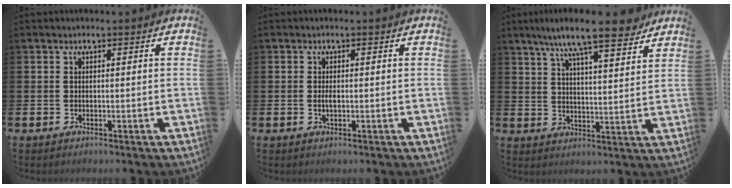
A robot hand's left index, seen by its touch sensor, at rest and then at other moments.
{"total": 1.1, "force": [0.0, 0.4, 1.0], "torque": [-0.018, 0.001, -0.003]}
{"total": 10.0, "force": [8.7, 1.0, 4.8], "torque": [-0.097, -0.042, 0.150]}